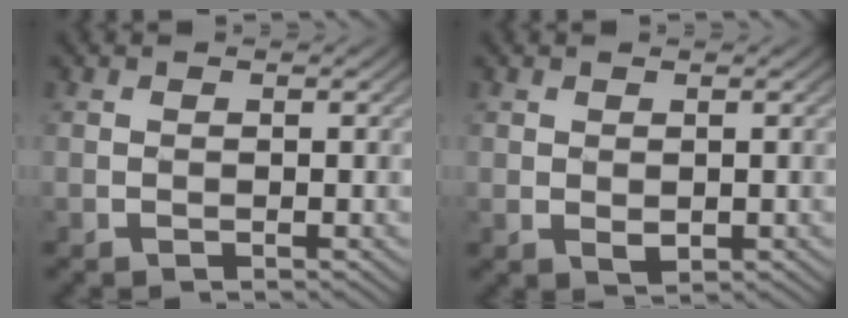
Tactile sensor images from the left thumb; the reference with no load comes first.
{"total": 1.4, "force": [0.5, 1.1, 0.8], "torque": [-0.029, -0.001, 0.008]}